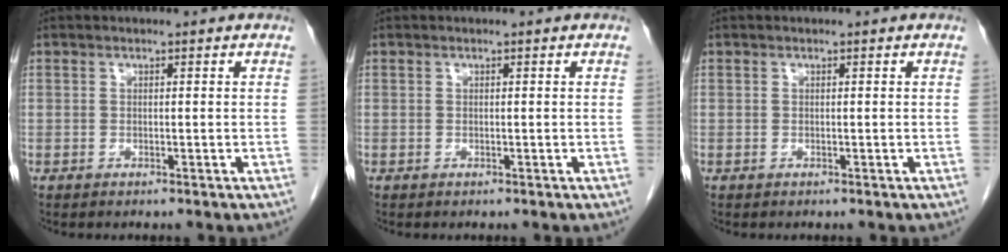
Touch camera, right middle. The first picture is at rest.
{"total": 0.0}
{"total": 0.0}